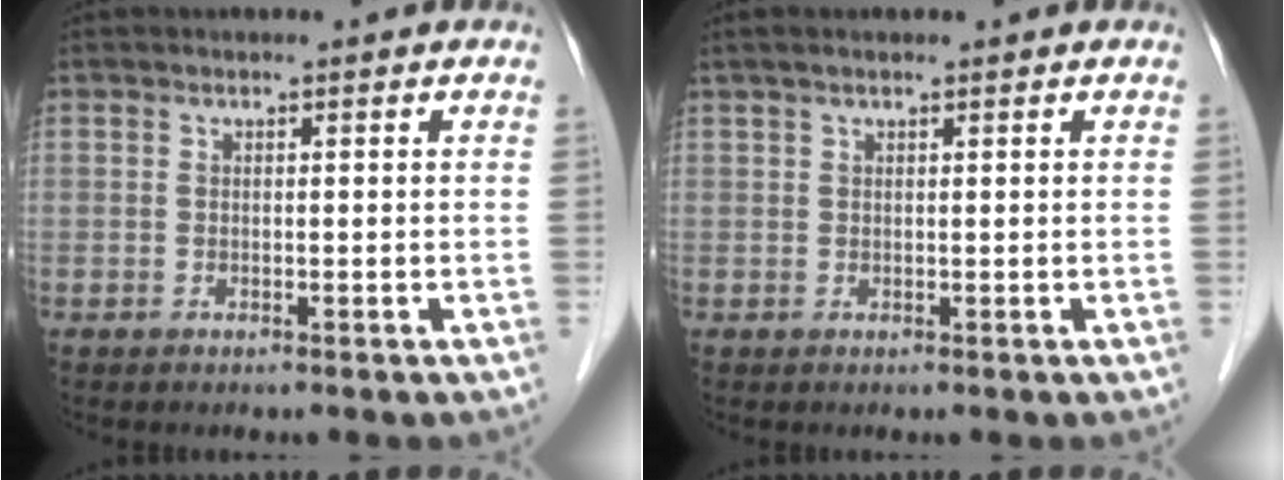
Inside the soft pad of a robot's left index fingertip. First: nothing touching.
{"total": 1.3, "force": [1.0, 0.1, 0.8], "torque": [-0.017, 0.015, 0.019]}